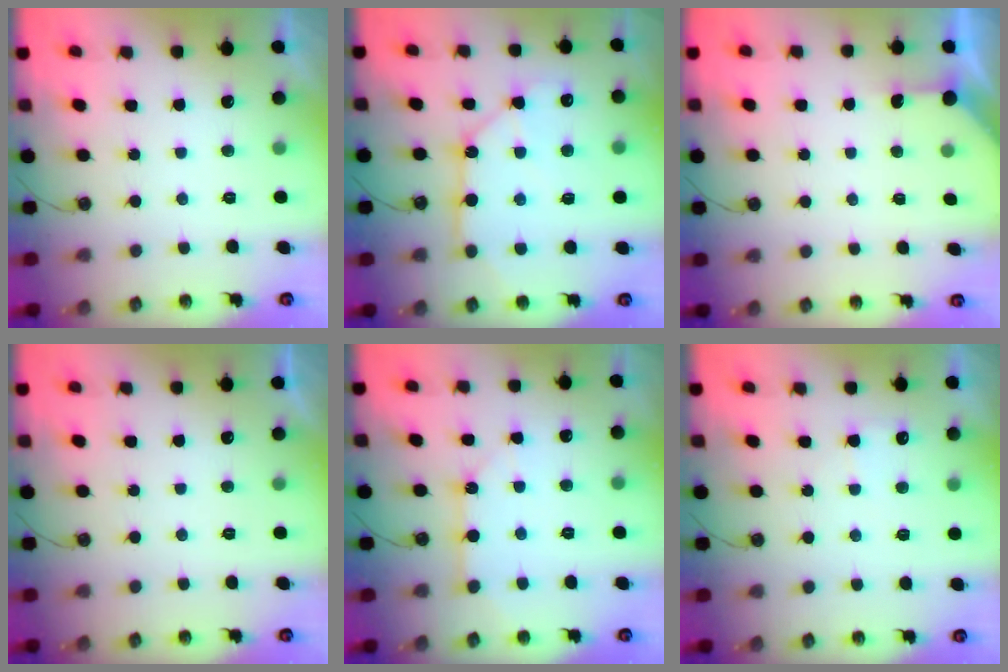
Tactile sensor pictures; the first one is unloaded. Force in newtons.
{"total": 10.4, "press": 10.3, "slide": 1.2}
{"total": 2.4, "press": 2.4, "slide": 0.3}
{"total": 0.0}
{"total": 6.0, "press": 6.0, "slide": 0.5}
{"total": 3.9, "press": 3.9, "slide": 0.3}